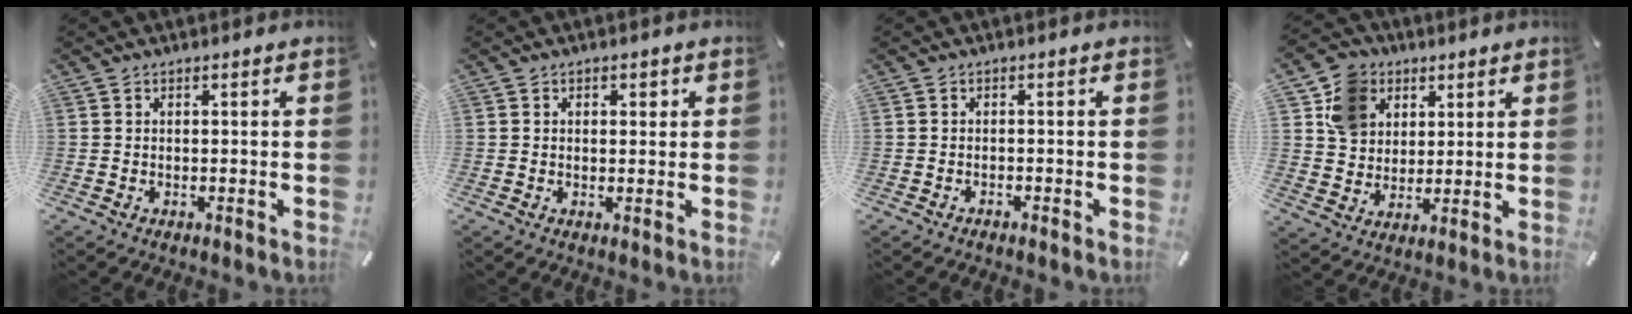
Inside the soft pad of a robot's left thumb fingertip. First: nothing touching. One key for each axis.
{"total": 1.5, "fx": 0.3, "fy": 1.2, "fz": 0.9, "tx": -0.004, "ty": 0.000, "tz": -0.001}
{"total": 1.1, "fx": -1.1, "fy": 0.3, "fz": 0.2, "tx": -0.006, "ty": 0.004, "tz": -0.022}
{"total": 10.4, "fx": 4.4, "fy": 9.0, "fz": 2.9, "tx": -0.057, "ty": -0.005, "tz": 0.088}